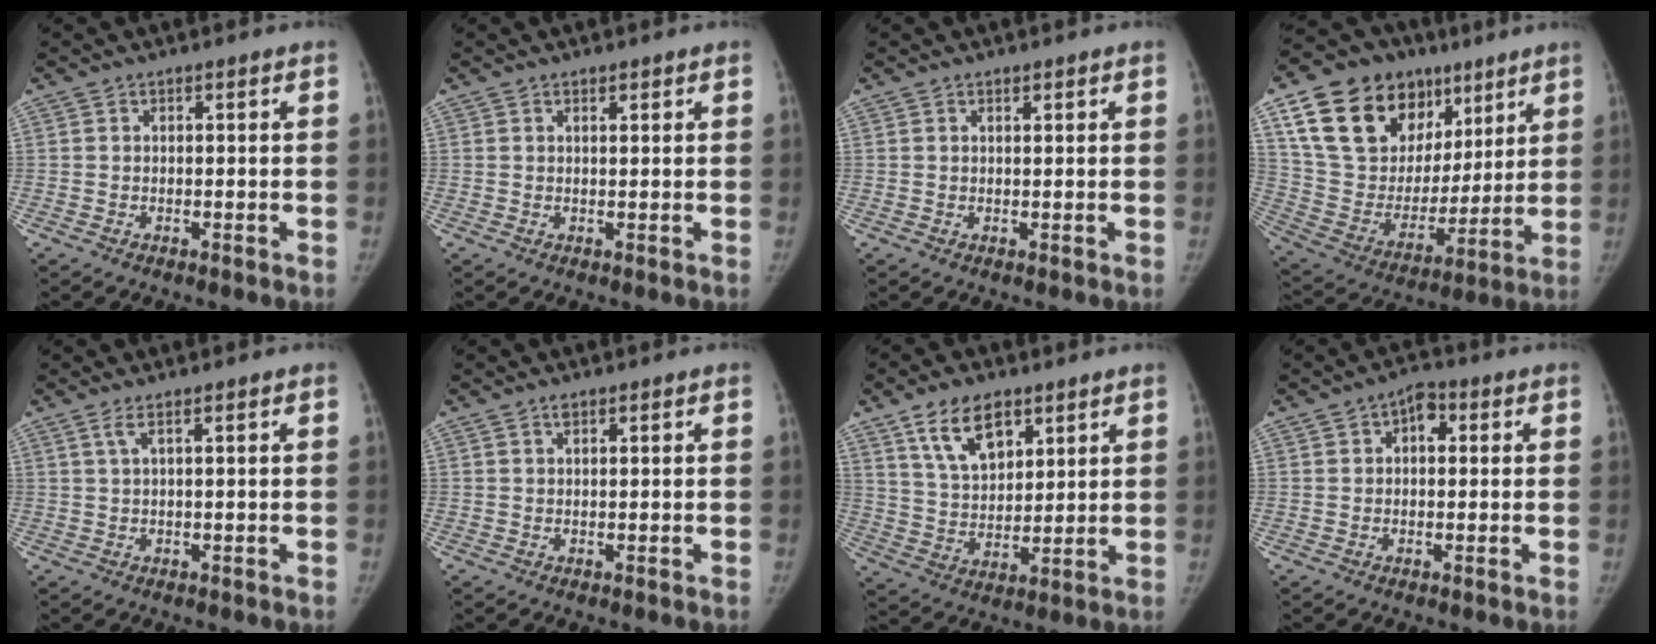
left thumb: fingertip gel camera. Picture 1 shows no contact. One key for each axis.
{"total": 0.8, "fx": 0.5, "fy": 0.4, "fz": 0.4, "tx": 0.001, "ty": -0.002, "tz": 0.006}
{"total": 0.6, "fx": 0.3, "fy": 0.3, "fz": 0.4, "tx": 0.000, "ty": -0.001, "tz": 0.005}
{"total": 26.4, "fx": 13.5, "fy": 17.7, "fz": 14.2, "tx": -0.214, "ty": -0.004, "tz": 0.247}
{"total": 1.6, "fx": 0.8, "fy": 0.1, "fz": 1.4, "tx": -0.039, "ty": 0.007, "tz": 0.021}
{"total": 0.6, "fx": 0.4, "fy": 0.3, "fz": 0.3, "tx": 0.000, "ty": -0.006, "tz": 0.006}
{"total": 11.5, "fx": 6.6, "fy": 6.5, "fz": 6.8, "tx": -0.094, "ty": -0.036, "tz": 0.127}
{"total": 4.2, "fx": 1.0, "fy": 2.9, "fz": 2.8, "tx": -0.022, "ty": 0.010, "tz": 0.007}